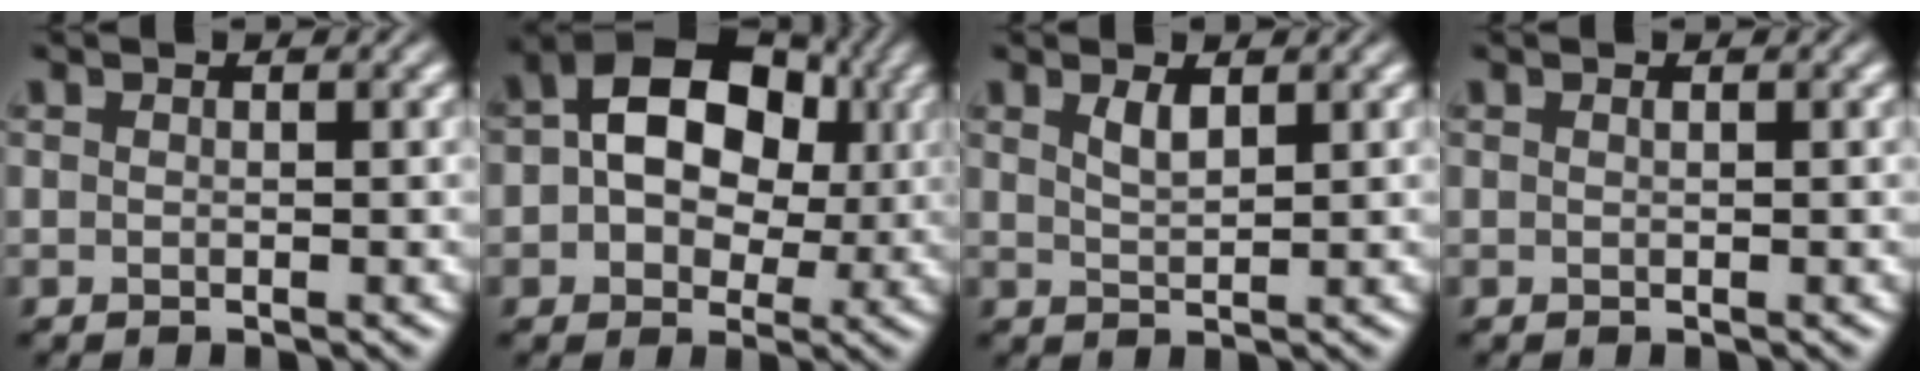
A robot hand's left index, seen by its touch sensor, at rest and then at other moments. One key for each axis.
{"total": 12.0, "fx": 2.5, "fy": 8.5, "fz": 8.1, "tx": -0.119, "ty": 0.043, "tz": 0.018}
{"total": 1.7, "fx": 1.1, "fy": 0.5, "fz": 1.2, "tx": -0.025, "ty": -0.001, "tz": 0.022}
{"total": 0.0}